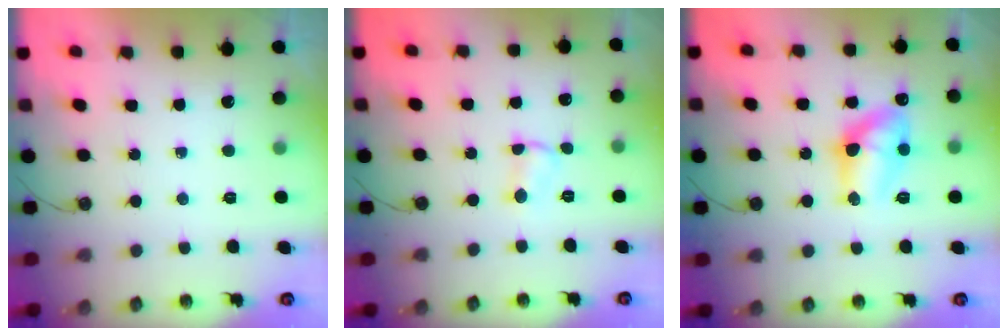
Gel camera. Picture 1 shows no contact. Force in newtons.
{"total": 2.8, "press": 2.8, "slide": 0.4}
{"total": 13.3, "press": 13.2, "slide": 1.0}